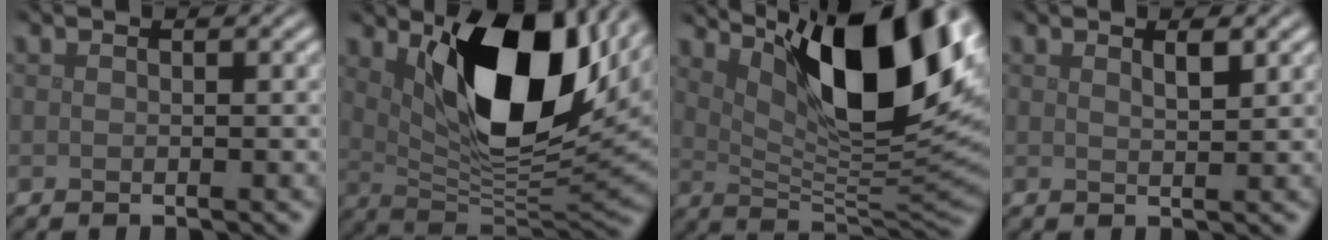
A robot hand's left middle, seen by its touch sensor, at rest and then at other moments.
{"total": 12.9, "force": [4.2, 5.8, 10.7], "torque": [-0.173, -0.010, 0.075]}
{"total": 14.2, "force": [6.2, 4.5, 11.9], "torque": [-0.178, 0.000, 0.106]}
{"total": 1.3, "force": [0.9, 0.3, 1.0], "torque": [-0.013, 0.003, 0.013]}